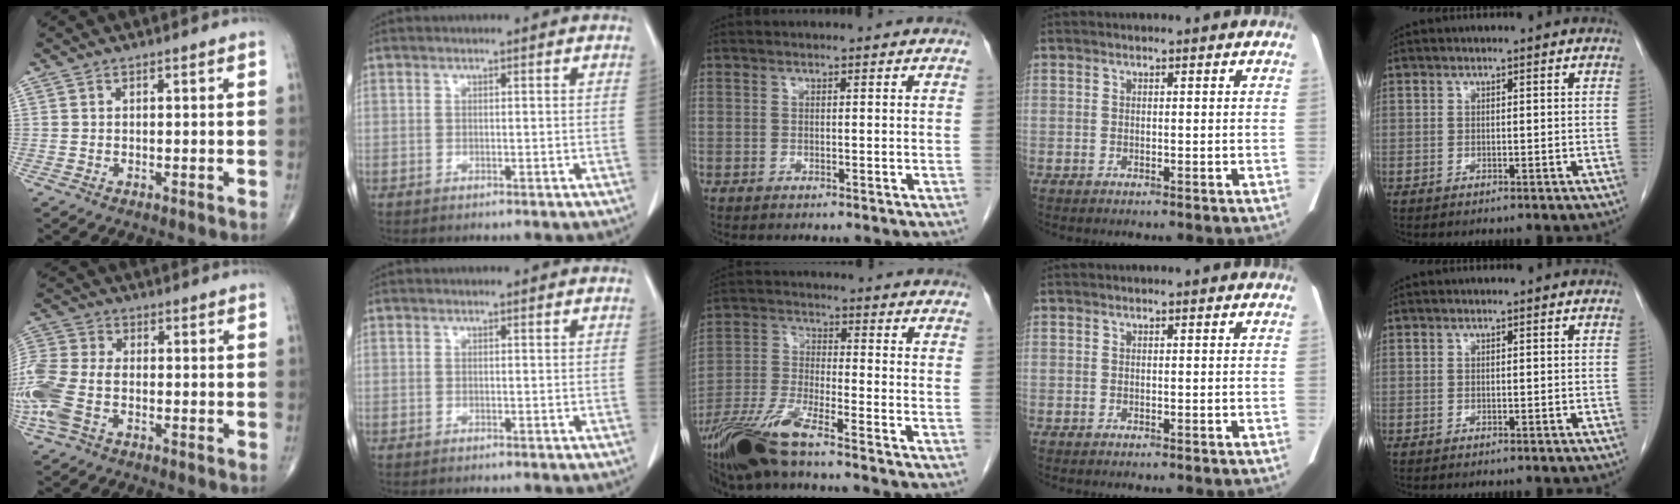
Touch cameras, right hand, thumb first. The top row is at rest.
{"thumb": {"total": 13.9, "force": [-3.7, 8.5, 10.4], "torque": [-0.283, 0.011, -0.073]}, "middle": {"total": 10.6, "force": [-8.3, 0.2, 6.7], "torque": [-0.142, -0.024, -0.162]}}